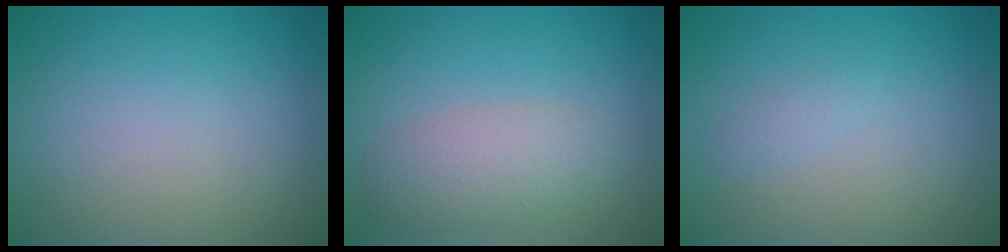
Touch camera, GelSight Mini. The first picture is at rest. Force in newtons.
{"total": 3.5, "press": 3.5, "slide": 0.1}
{"total": 0.7, "press": 0.7, "slide": 0.0}